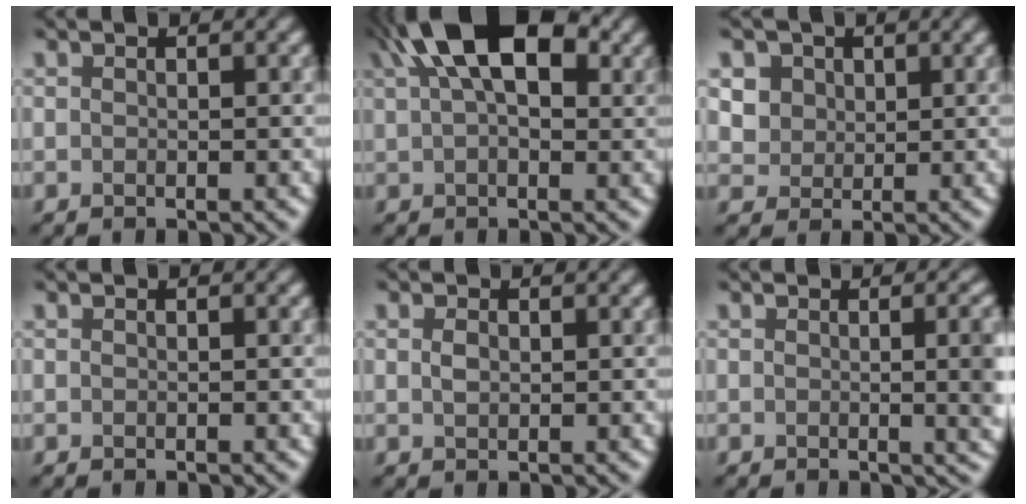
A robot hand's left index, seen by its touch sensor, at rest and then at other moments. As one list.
[{"total": 10.6, "force": [4.6, 5.5, 7.8], "torque": [-0.116, 0.032, 0.062]}, {"total": 3.6, "force": [1.7, 3.1, 0.8], "torque": [-0.021, 0.013, 0.035]}, {"total": 0.0}, {"total": 0.7, "force": [0.2, 0.5, 0.3], "torque": [-0.009, 0.003, 0.007]}, {"total": 4.9, "force": [-0.2, 1.9, 4.6], "torque": [-0.028, 0.004, -0.001]}]